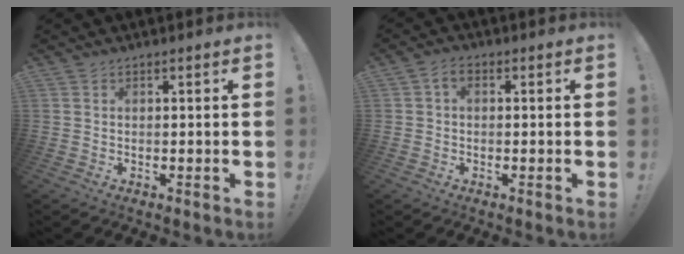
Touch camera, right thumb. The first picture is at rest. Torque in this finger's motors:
{"motor_torque": [0.24, 0.36, 0.02, -0.06, 0.00]}